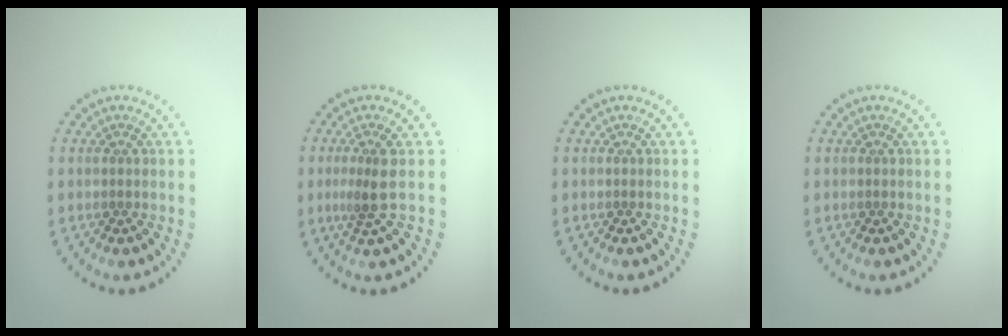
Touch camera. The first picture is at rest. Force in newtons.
{"total": 2.4, "press": 1.8, "slide": 1.6}
{"total": 0.0}
{"total": 0.0}